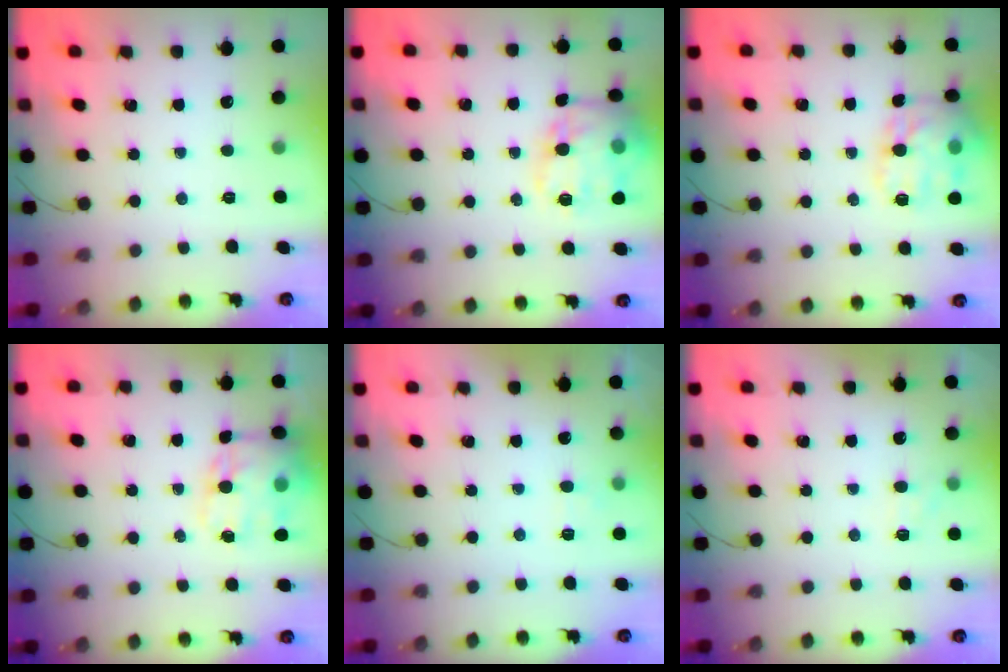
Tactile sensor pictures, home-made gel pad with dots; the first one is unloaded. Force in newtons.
{"total": 19.3, "press": 19.1, "slide": 2.5}
{"total": 16.7, "press": 16.7, "slide": 0.9}
{"total": 16.5, "press": 16.0, "slide": 4.1}
{"total": 3.3, "press": 3.0, "slide": 1.3}
{"total": 5.3, "press": 5.1, "slide": 1.4}